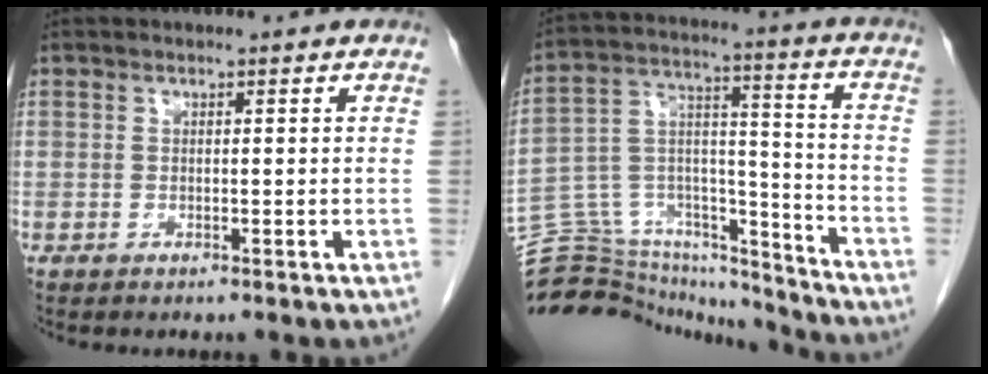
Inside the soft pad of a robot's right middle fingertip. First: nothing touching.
{"total": 22.7, "force": [-21.5, 5.3, 4.8], "torque": [-0.121, 0.048, -0.337]}